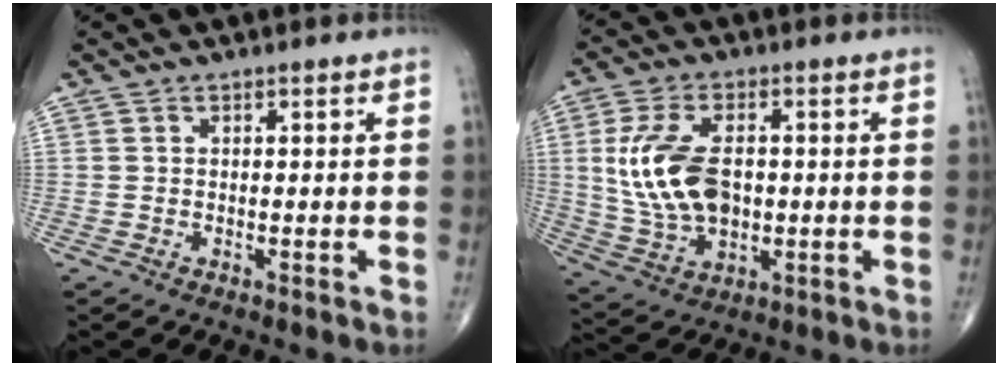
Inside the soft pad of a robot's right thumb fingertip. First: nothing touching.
{"total": 13.8, "force": [1.0, 8.1, 11.1], "torque": [-0.214, -0.003, 0.027]}